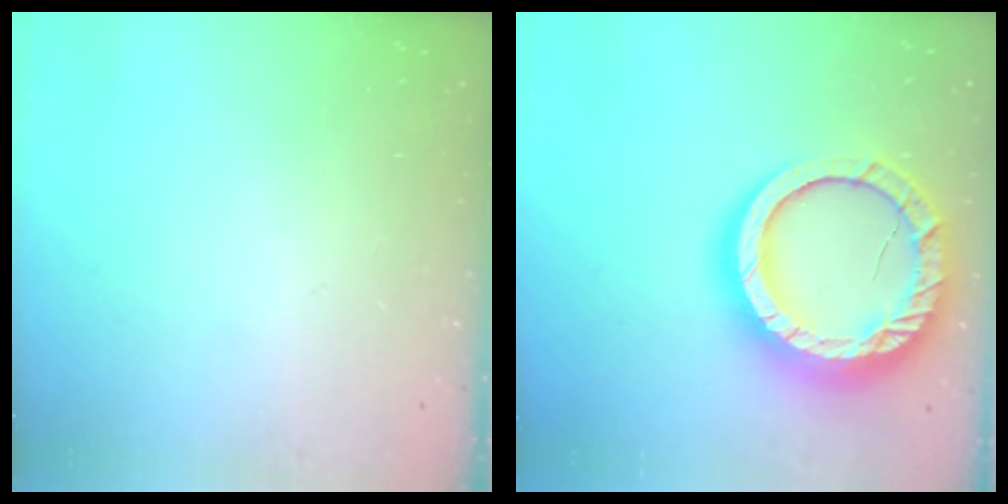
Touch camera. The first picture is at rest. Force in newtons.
{"total": 22.6, "press": 22.5, "slide": 2.2}